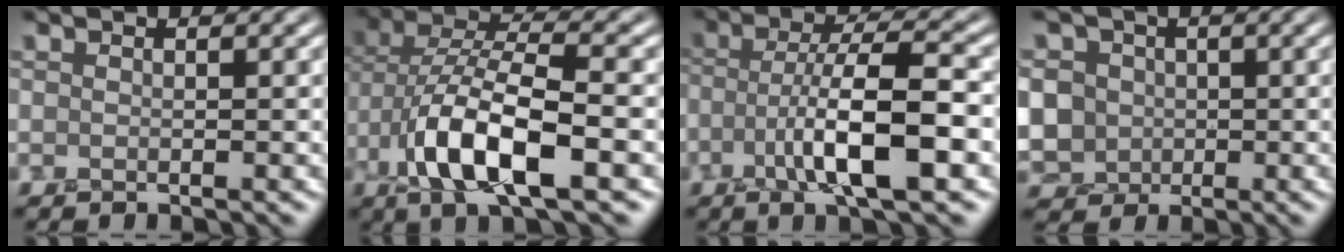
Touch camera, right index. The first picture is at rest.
{"total": 8.7, "force": [-2.1, 3.7, 7.6], "torque": [-0.151, 0.012, -0.041]}
{"total": 7.4, "force": [-2.3, 2.1, 6.7], "torque": [-0.123, 0.015, -0.041]}
{"total": 9.9, "force": [0.8, 9.1, 3.8], "torque": [-0.095, 0.021, -0.017]}